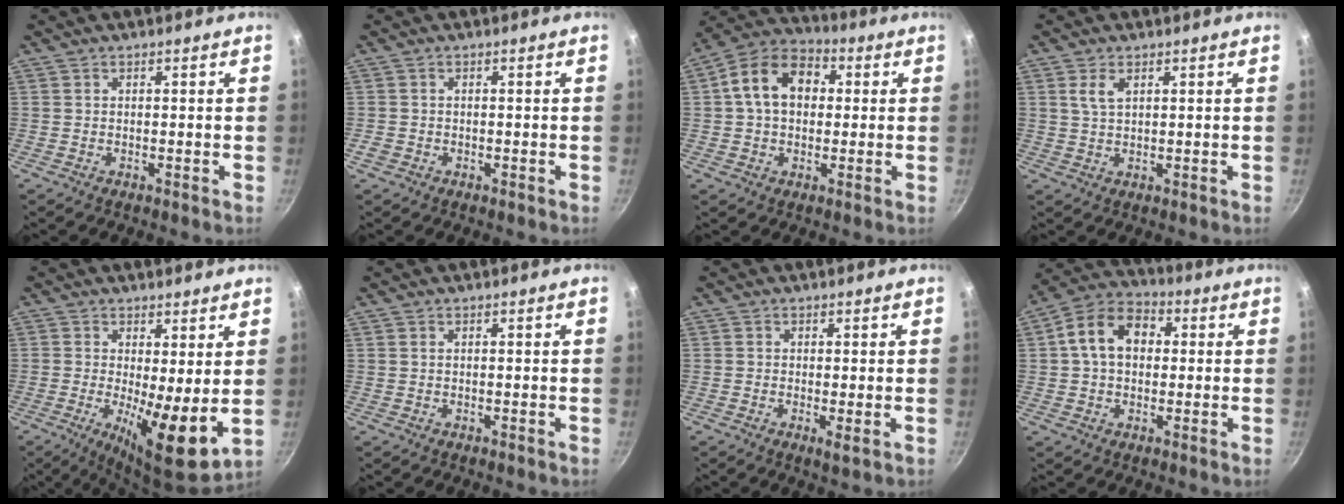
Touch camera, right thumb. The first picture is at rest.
{"total": 1.4, "force": [-0.6, 1.2, 0.6], "torque": [-0.011, 0.001, -0.009]}
{"total": 12.6, "force": [1.7, 9.2, 8.4], "torque": [-0.110, 0.027, 0.009]}
{"total": 3.2, "force": [1.3, 1.7, 2.4], "torque": [-0.045, -0.003, 0.027]}
{"total": 10.5, "force": [0.3, 3.1, 10.0], "torque": [-0.151, -0.026, 0.006]}
{"total": 0.0}
{"total": 1.7, "force": [-0.1, 0.4, 1.6], "torque": [-0.030, -0.007, -0.003]}
{"total": 11.2, "force": [1.5, 8.2, 7.5], "torque": [-0.099, 0.027, 0.006]}